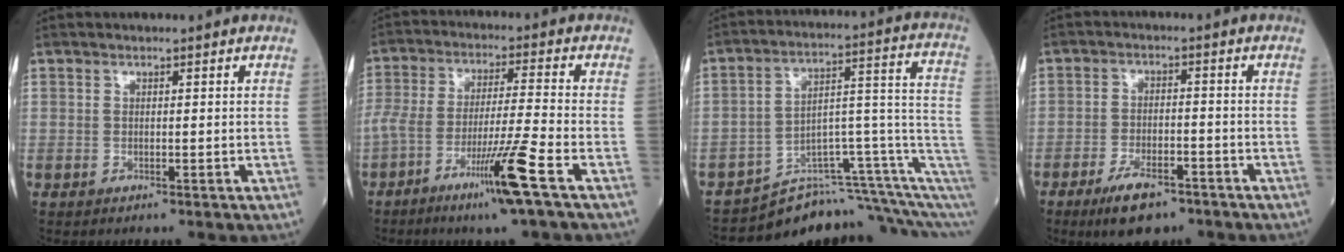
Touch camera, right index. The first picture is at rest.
{"total": 10.5, "force": [-5.8, -1.4, 8.7], "torque": [-0.171, -0.013, -0.109]}
{"total": 11.9, "force": [-9.4, 1.8, 7.0], "torque": [-0.075, 0.100, -0.137]}
{"total": 7.1, "force": [-4.9, 2.5, 4.5], "torque": [-0.087, -0.005, -0.081]}